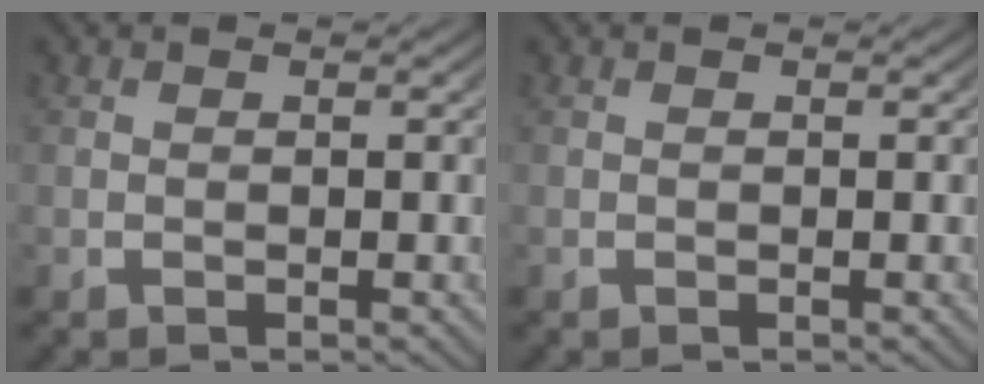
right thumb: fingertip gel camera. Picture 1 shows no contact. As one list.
[{"total": 0.0}]